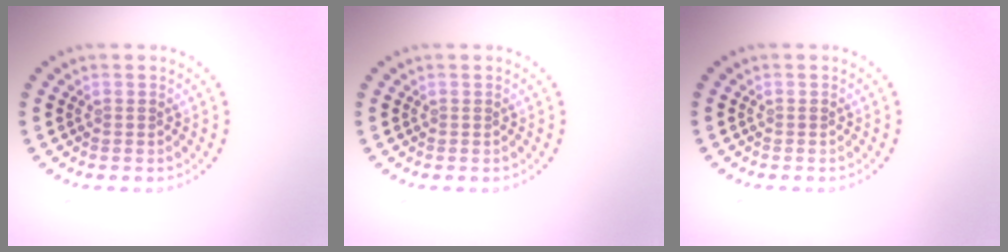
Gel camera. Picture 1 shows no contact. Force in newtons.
{"total": 0.0}
{"total": 0.0}